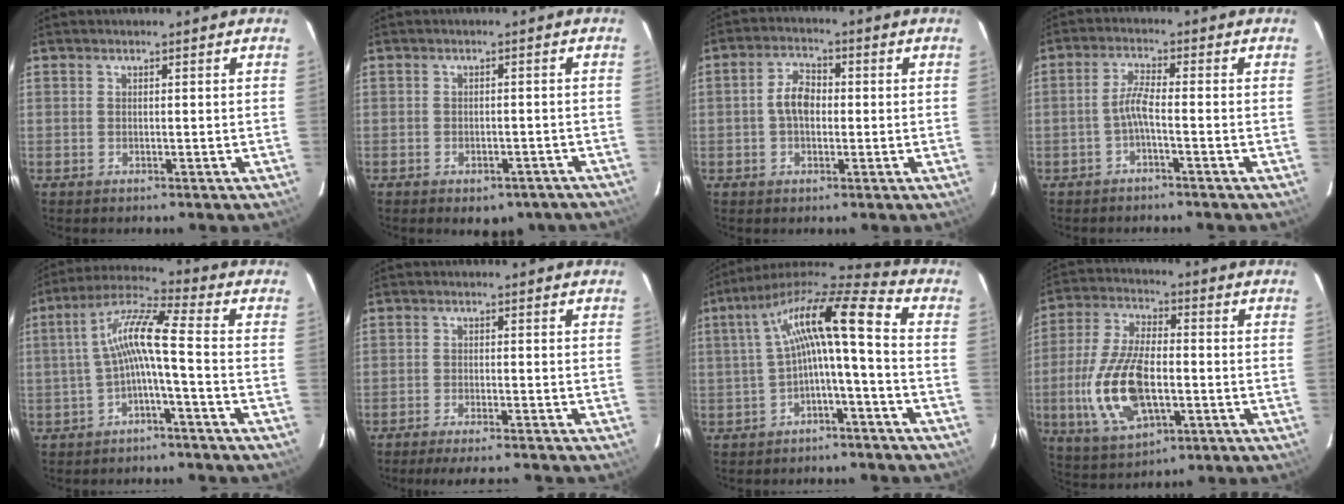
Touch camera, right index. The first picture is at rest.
{"total": 8.6, "force": [-6.3, 4.6, 3.6], "torque": [-0.068, 0.001, -0.063]}
{"total": 5.3, "force": [-0.1, 3.4, 4.0], "torque": [-0.077, 0.015, -0.001]}
{"total": 3.0, "force": [-1.5, 0.0, 2.6], "torque": [-0.060, 0.007, -0.031]}
{"total": 8.5, "force": [-1.9, 0.2, 8.2], "torque": [-0.181, 0.022, -0.037]}
{"total": 8.0, "force": [-7.2, 0.5, 3.4], "torque": [-0.076, -0.013, -0.112]}
{"total": 13.3, "force": [-0.9, 1.9, 13.1], "torque": [-0.253, 0.027, -0.018]}
{"total": 15.8, "force": [-3.3, 7.6, 13.4], "torque": [-0.288, -0.004, -0.054]}